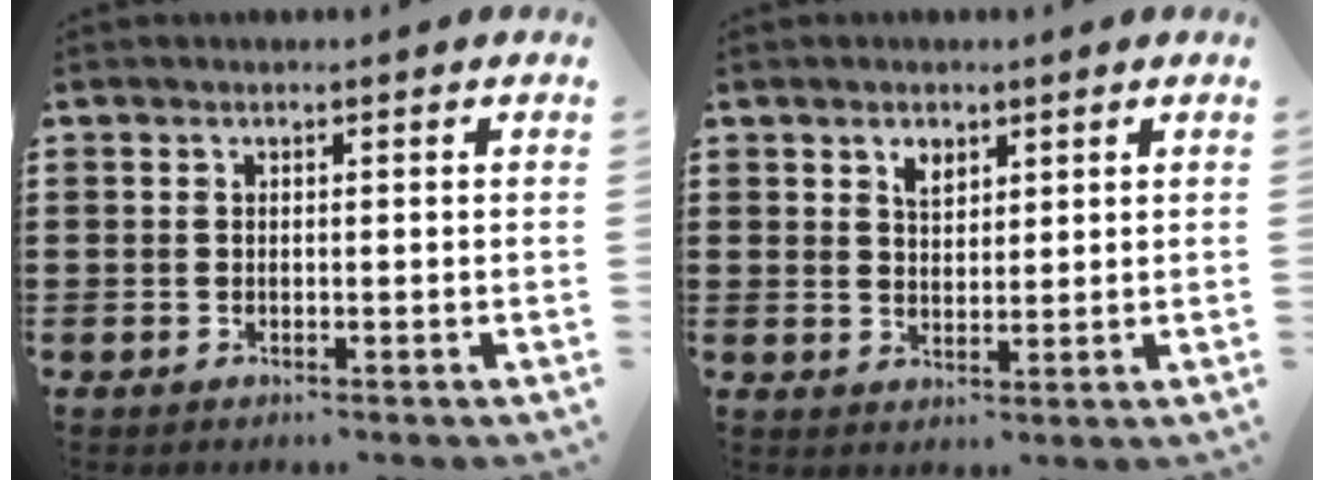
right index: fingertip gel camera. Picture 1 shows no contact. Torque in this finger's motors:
{"motor_torque": [0.06, -0.05, 0.07, 0.04]}